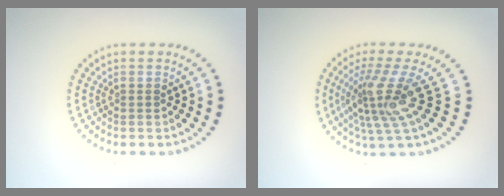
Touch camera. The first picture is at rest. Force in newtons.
{"total": 4.5, "press": 3.1, "slide": 3.3}